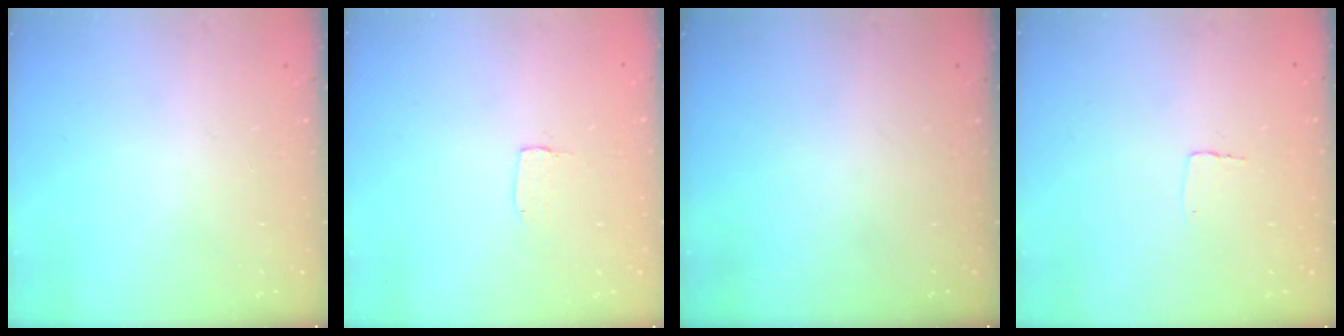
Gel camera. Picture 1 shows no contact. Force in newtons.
{"total": 3.4, "press": 3.4, "slide": 0.1}
{"total": 0.0}
{"total": 2.7, "press": 2.7, "slide": 0.1}